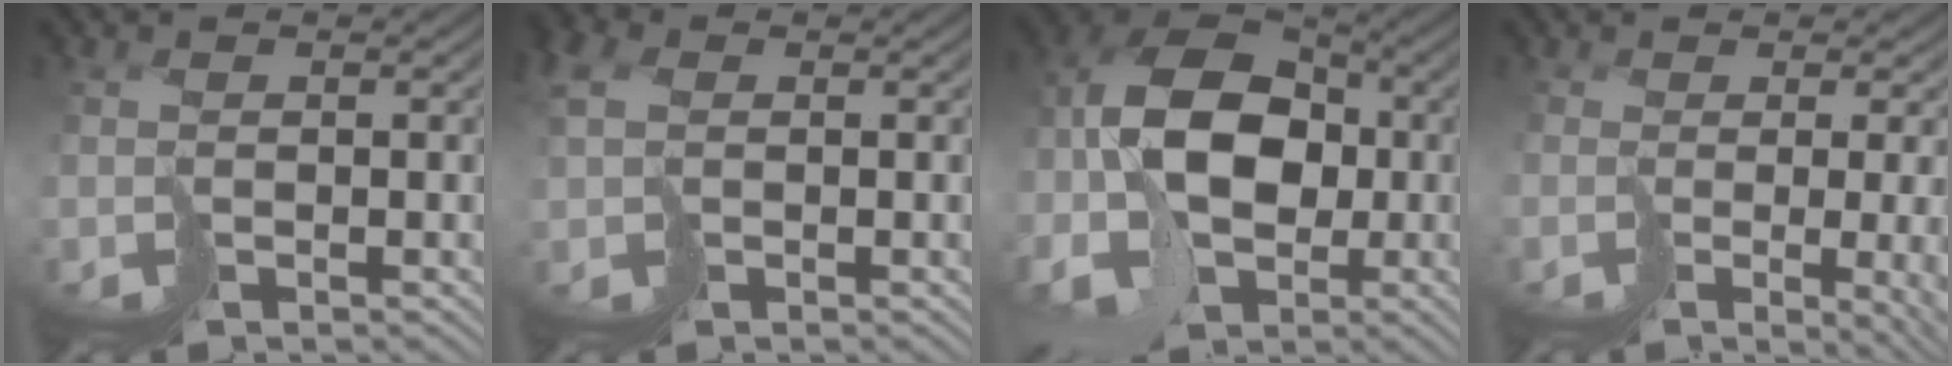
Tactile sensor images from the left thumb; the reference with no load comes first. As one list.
[{"total": 4.1, "force": [0.6, 3.1, 2.6], "torque": [-0.093, -0.001, 0.008]}, {"total": 13.8, "force": [-1.8, 9.8, 9.6], "torque": [-0.189, -0.006, -0.032]}, {"total": 8.4, "force": [-1.3, 2.7, 7.8], "torque": [-0.080, -0.029, 0.022]}]